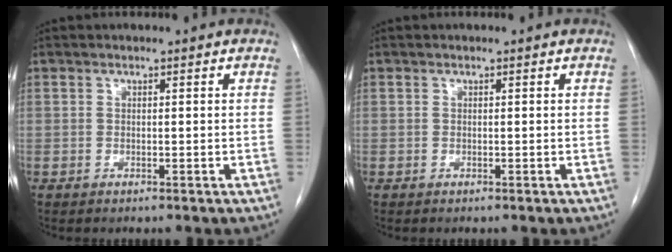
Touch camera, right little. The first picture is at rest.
{"total": 0.0}